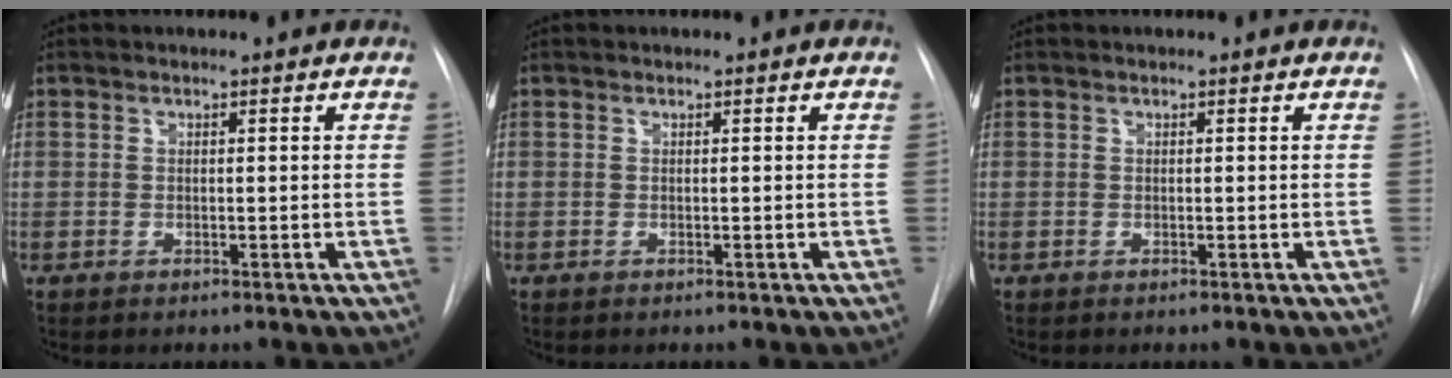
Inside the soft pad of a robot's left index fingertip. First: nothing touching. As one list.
[{"total": 0.0}, {"total": 0.0}]